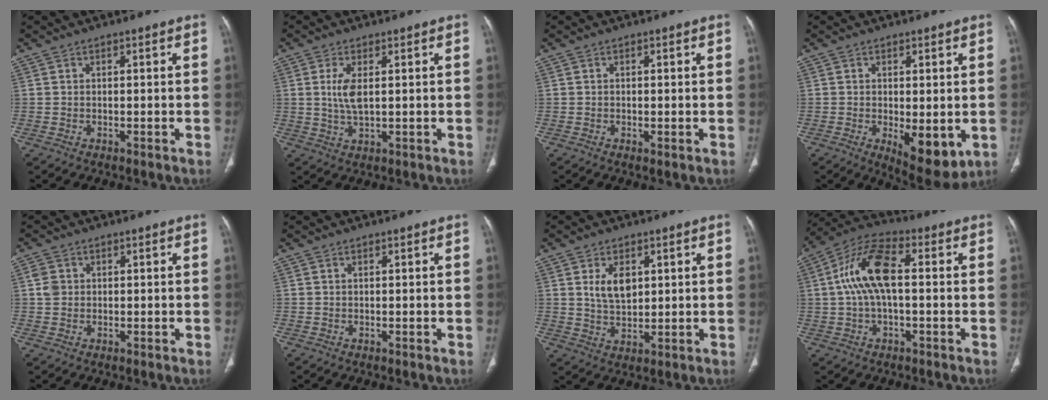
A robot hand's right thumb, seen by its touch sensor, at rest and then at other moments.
{"total": 4.9, "force": [0.9, 1.8, 4.4], "torque": [-0.100, -0.009, 0.025]}
{"total": 0.8, "force": [-0.2, 0.3, 0.7], "torque": [-0.017, -0.005, -0.003]}
{"total": 9.2, "force": [-1.9, 3.8, 8.2], "torque": [-0.108, -0.023, -0.018]}
{"total": 2.5, "force": [0.5, 2.2, 1.2], "torque": [-0.018, 0.005, 0.010]}
{"total": 0.0}
{"total": 6.1, "force": [1.9, 3.6, 4.6], "torque": [-0.069, -0.013, 0.042]}
{"total": 12.1, "force": [0.9, 5.4, 10.8], "torque": [-0.222, 0.035, 0.008]}